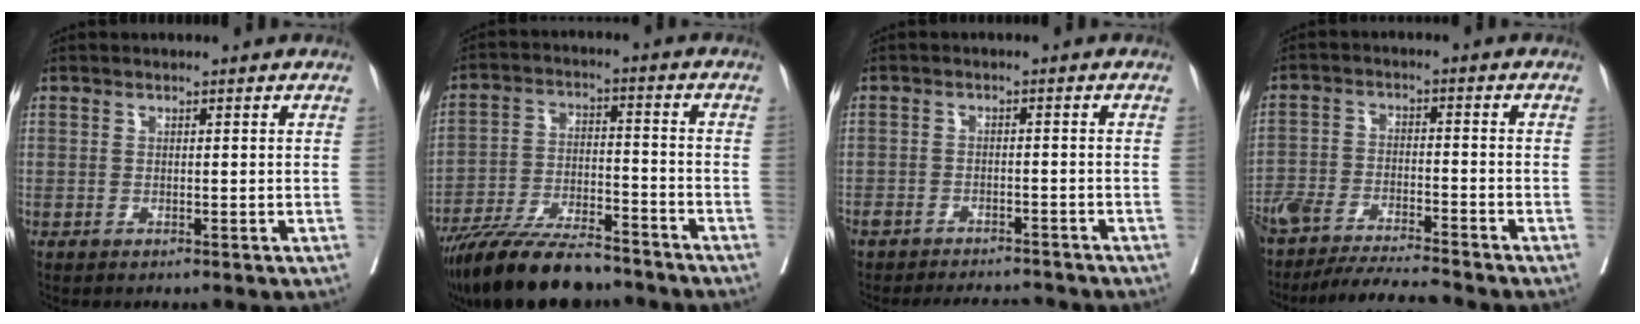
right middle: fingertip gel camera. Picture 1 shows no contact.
{"total": 15.9, "force": [-13.6, 3.2, 7.5], "torque": [-0.145, -0.014, -0.233]}
{"total": 9.0, "force": [-8.2, 2.7, 2.6], "torque": [-0.046, 0.001, -0.110]}
{"total": 12.4, "force": [-11.4, 0.6, 4.7], "torque": [-0.076, -0.005, -0.188]}